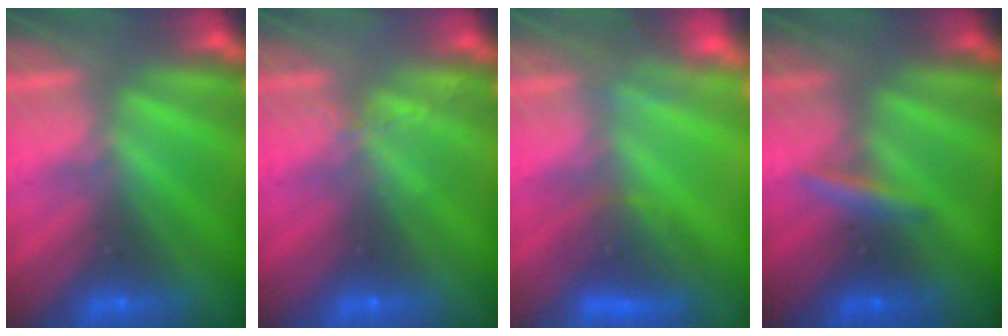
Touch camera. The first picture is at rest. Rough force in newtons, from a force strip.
{"total": 2.1}
{"total": 5.3}
{"total": 2.4}